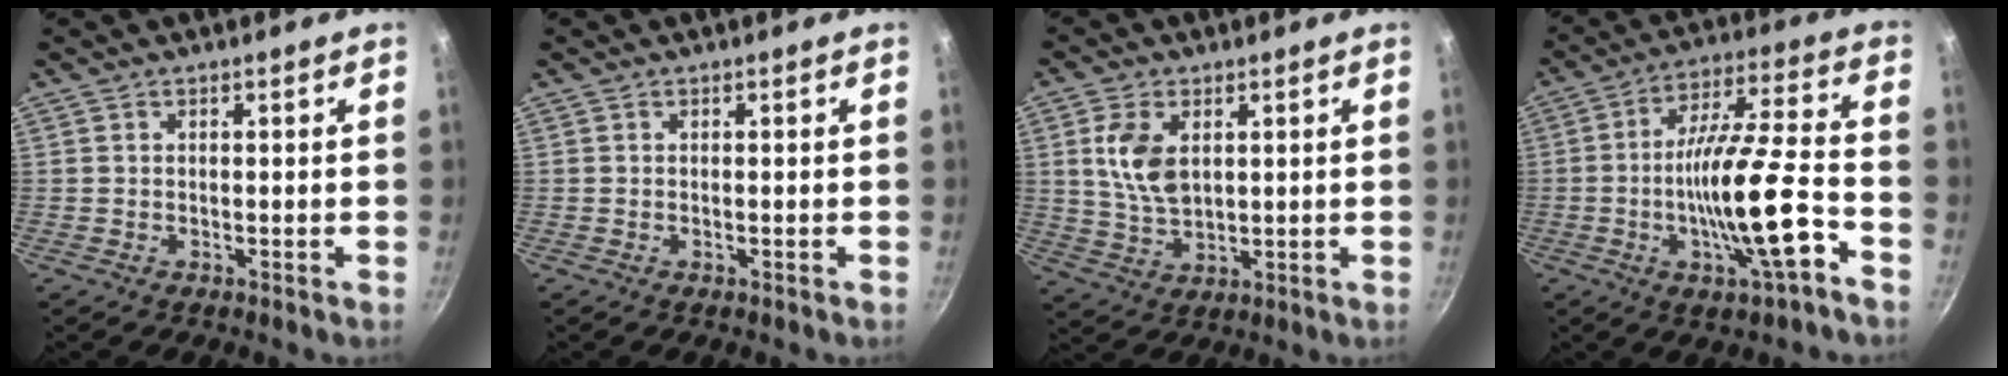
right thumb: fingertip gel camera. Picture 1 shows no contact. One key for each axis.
{"total": 0.0}
{"total": 8.6, "fx": 2.2, "fy": 5.2, "fz": 6.5, "tx": -0.120, "ty": -0.015, "tz": 0.046}
{"total": 16.7, "fx": -6.2, "fy": 3.4, "fz": 15.1, "tx": -0.246, "ty": 0.035, "tz": -0.110}